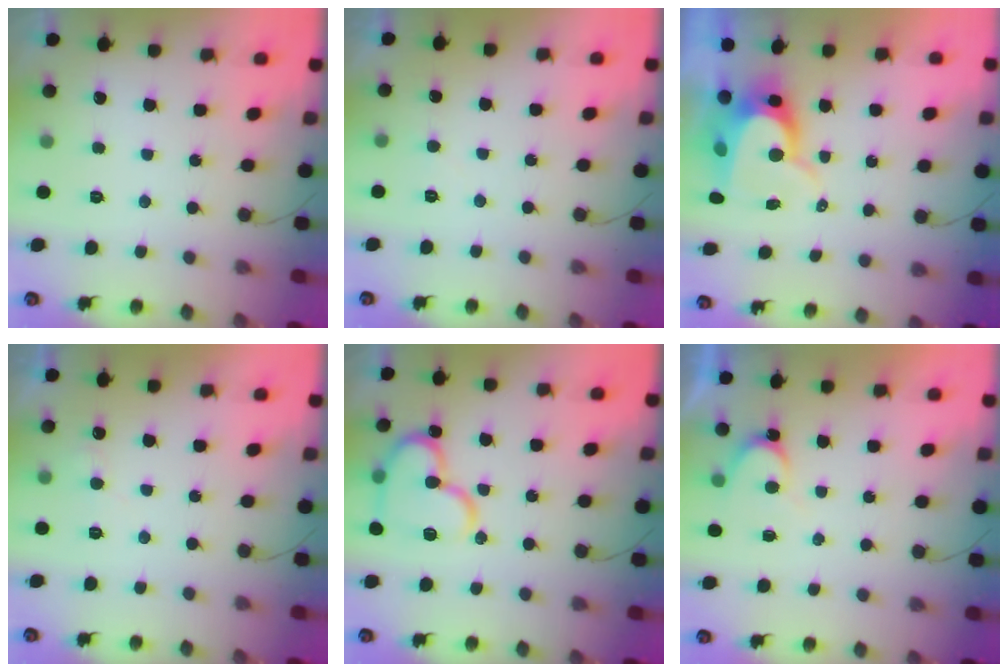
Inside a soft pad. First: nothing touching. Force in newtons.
{"total": 2.6, "press": 2.6, "slide": 0.3}
{"total": 9.8, "press": 9.8, "slide": 0.7}
{"total": 4.7, "press": 4.7, "slide": 0.4}
{"total": 17.4, "press": 17.3, "slide": 1.8}
{"total": 5.6, "press": 5.6, "slide": 0.4}